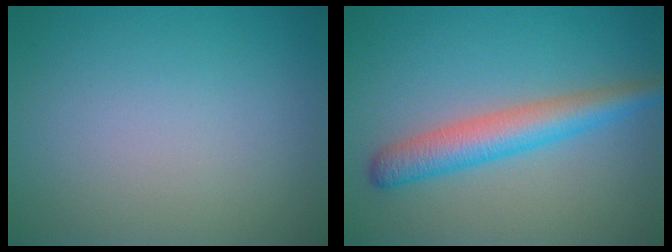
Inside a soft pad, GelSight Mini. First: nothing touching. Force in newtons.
{"total": 4.5, "press": 4.5, "slide": 0.1}